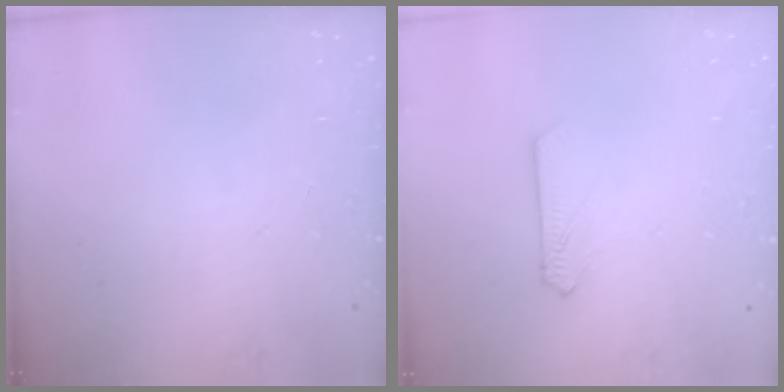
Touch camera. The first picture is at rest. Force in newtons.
{"total": 3.0, "press": 3.0, "slide": 0.4}